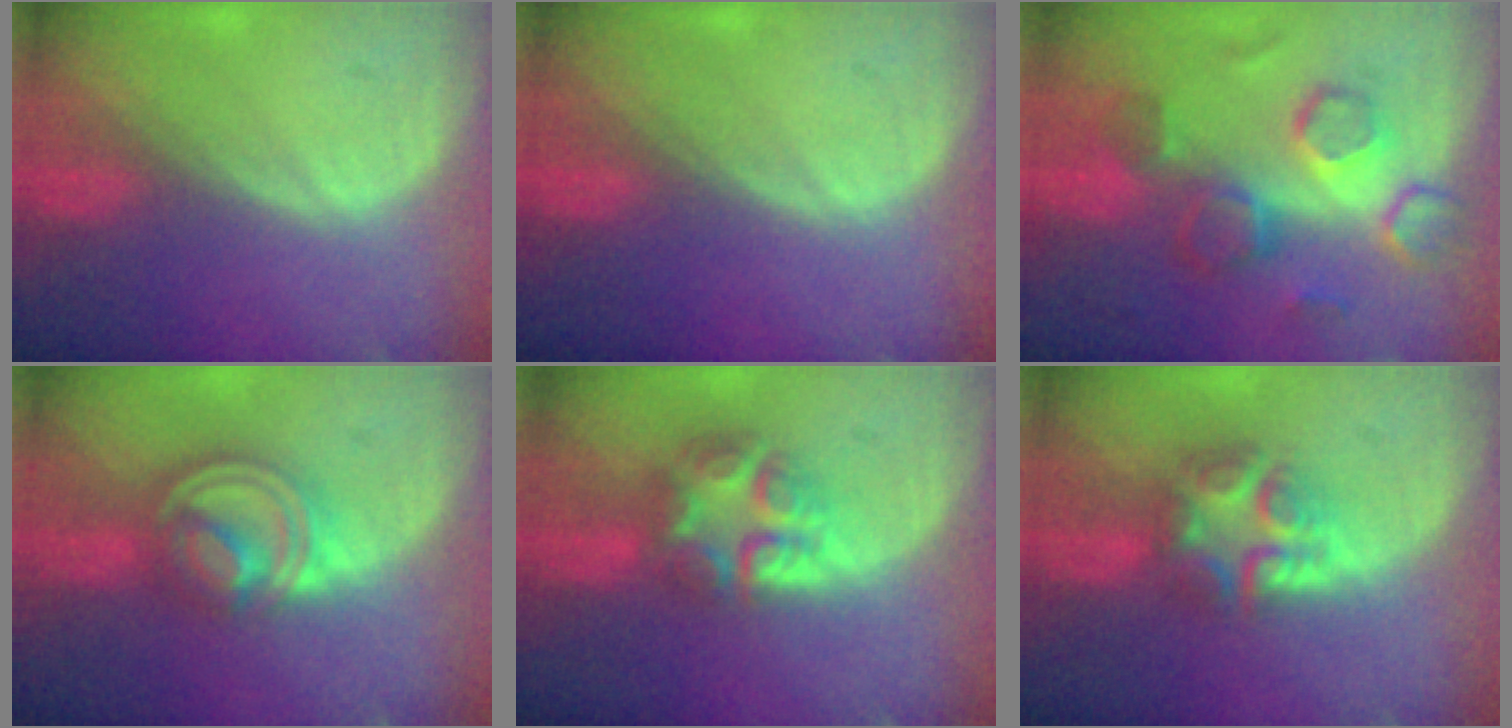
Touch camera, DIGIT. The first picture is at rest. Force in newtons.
{"total": 0.0}
{"total": 8.7, "press": 8.4, "slide": 2.0}
{"total": 8.1, "press": 6.8, "slide": 4.3}
{"total": 7.8, "press": 6.8, "slide": 3.8}
{"total": 7.6, "press": 6.5, "slide": 3.9}